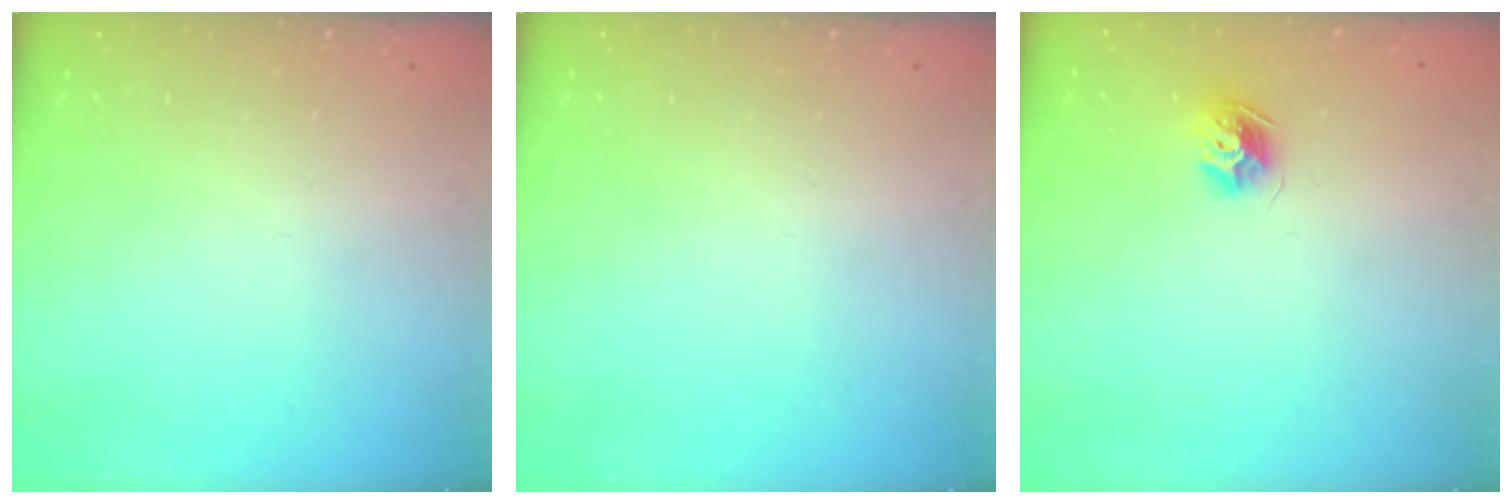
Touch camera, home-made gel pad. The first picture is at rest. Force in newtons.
{"total": 0.0}
{"total": 8.7, "press": 8.7, "slide": 0.0}